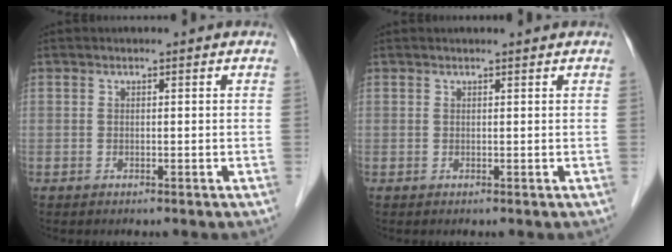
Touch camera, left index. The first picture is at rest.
{"total": 1.5, "force": [1.5, -0.1, 0.4], "torque": [-0.005, 0.007, 0.020]}